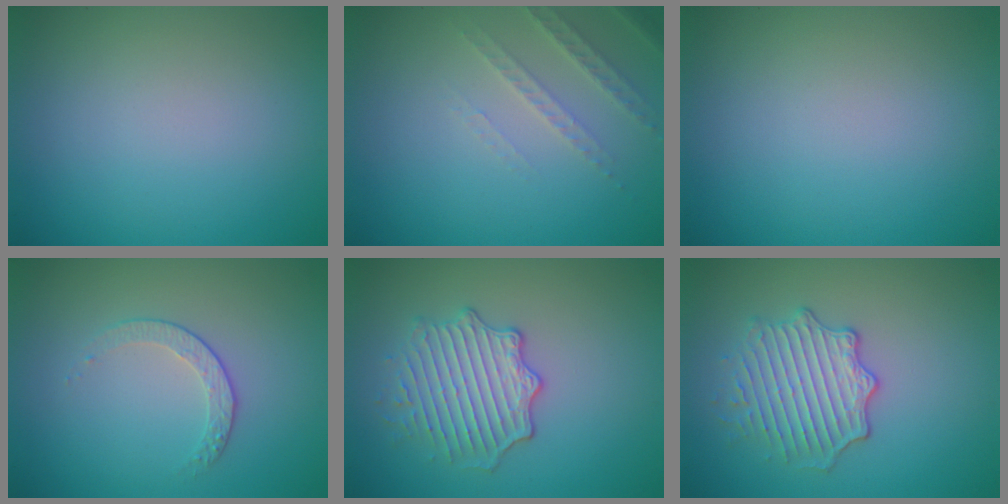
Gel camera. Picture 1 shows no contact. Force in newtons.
{"total": 2.2, "press": 2.1, "slide": 0.7}
{"total": 0.0}
{"total": 1.6, "press": 1.0, "slide": 1.3}
{"total": 4.0, "press": 3.5, "slide": 1.8}
{"total": 4.0, "press": 3.5, "slide": 1.8}